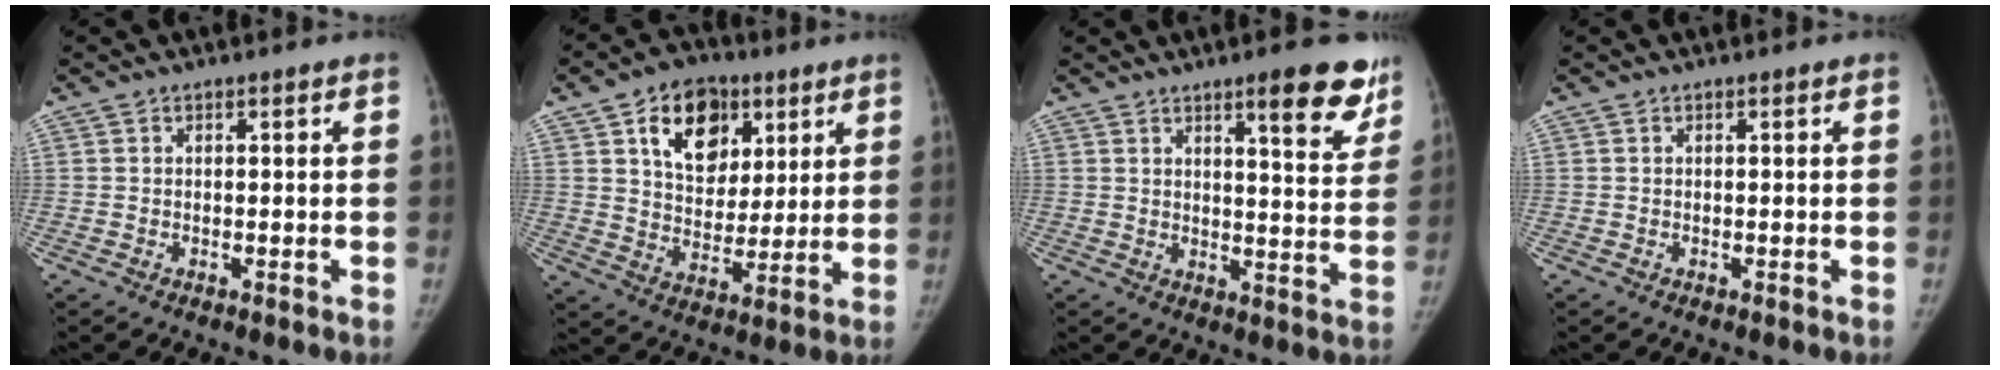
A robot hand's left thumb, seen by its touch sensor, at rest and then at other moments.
{"total": 14.7, "force": [6.5, 10.3, 8.3], "torque": [-0.085, -0.020, 0.111]}
{"total": 11.2, "force": [7.3, 2.7, 8.1], "torque": [-0.069, -0.041, 0.094]}
{"total": 0.0}